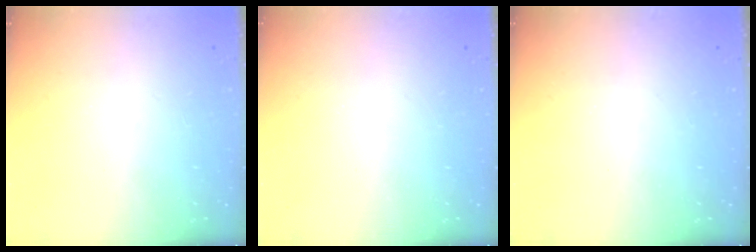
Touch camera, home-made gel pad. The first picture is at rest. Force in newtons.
{"total": 0.0}
{"total": 0.0}